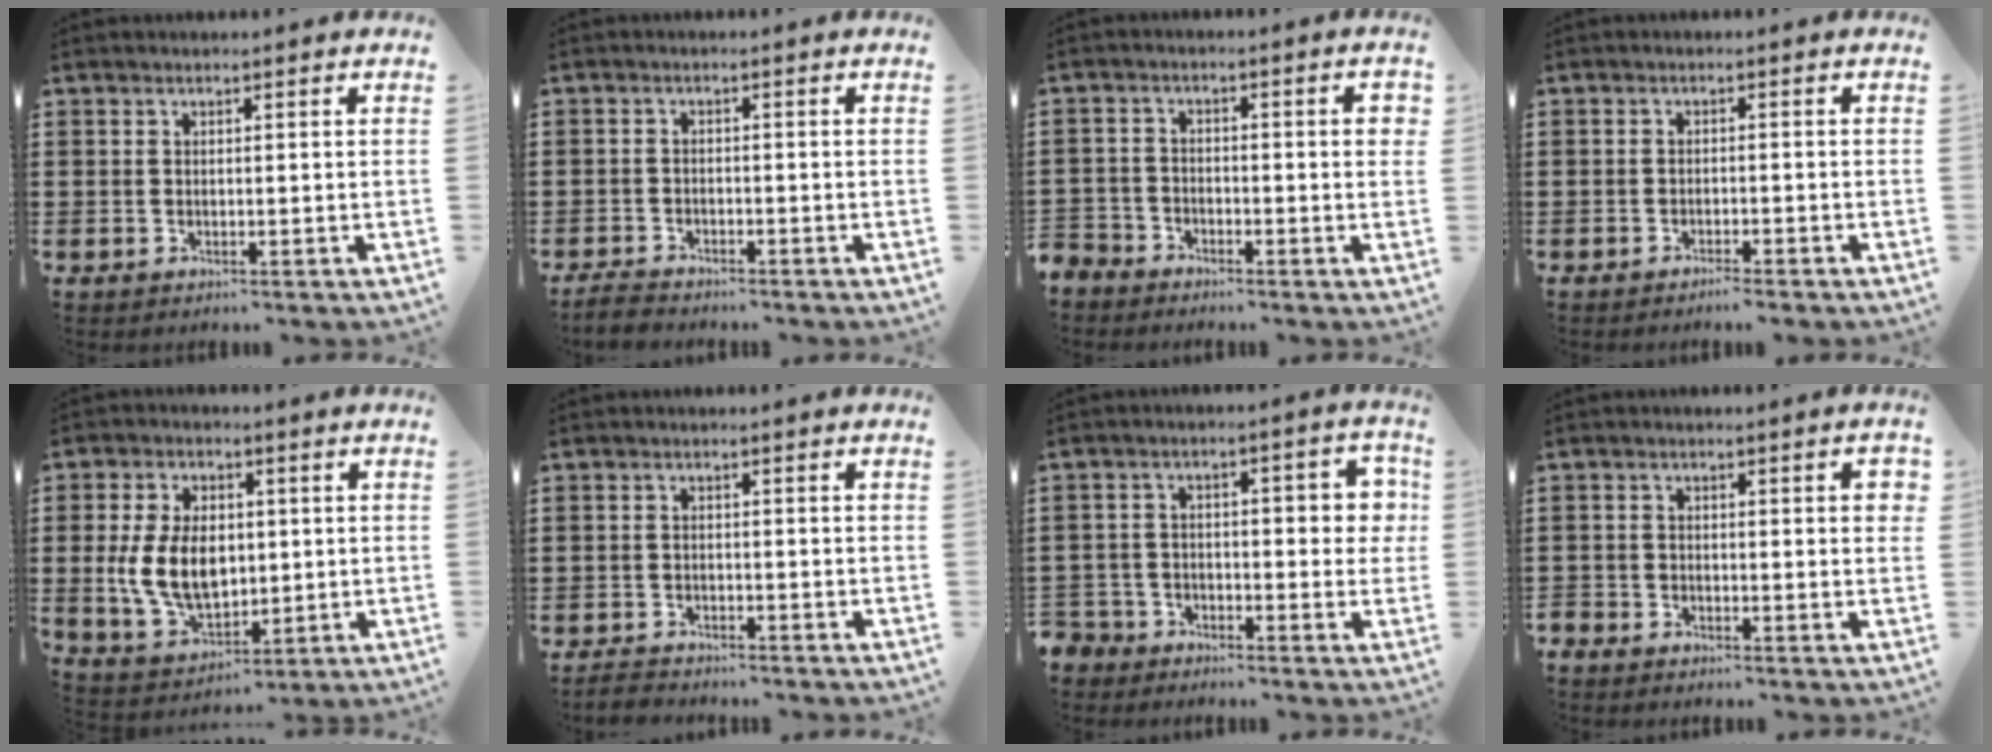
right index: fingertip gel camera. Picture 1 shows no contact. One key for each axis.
{"total": 2.4, "fx": -2.4, "fy": 0.4, "fz": 0.4, "tx": -0.018, "ty": -0.001, "tz": -0.051}
{"total": 3.2, "fx": -2.9, "fy": 1.0, "fz": 0.9, "tx": -0.023, "ty": 0.003, "tz": -0.065}
{"total": 1.5, "fx": -1.4, "fy": -0.1, "fz": 0.5, "tx": -0.010, "ty": 0.001, "tz": -0.027}
{"total": 10.2, "fx": 0.2, "fy": 6.6, "fz": 7.7, "tx": -0.173, "ty": 0.006, "tz": 0.001}
{"total": 1.8, "fx": -1.8, "fy": 0.2, "fz": 0.0, "tx": -0.007, "ty": 0.000, "tz": -0.038}
{"total": 4.6, "fx": -2.3, "fy": 3.1, "fz": 2.5, "tx": -0.050, "ty": 0.014, "tz": -0.051}
{"total": 1.9, "fx": -1.3, "fy": 0.7, "fz": 1.3, "tx": -0.019, "ty": 0.006, "tz": -0.027}